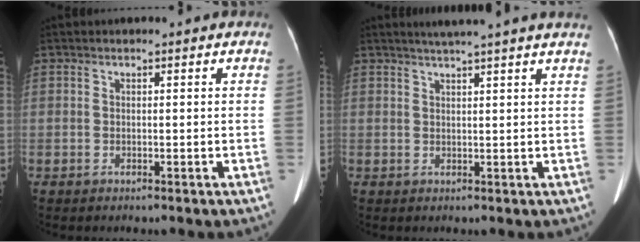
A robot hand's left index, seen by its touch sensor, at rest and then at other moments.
{"total": 7.5, "force": [6.3, -1.1, 3.8], "torque": [-0.051, 0.022, 0.072]}